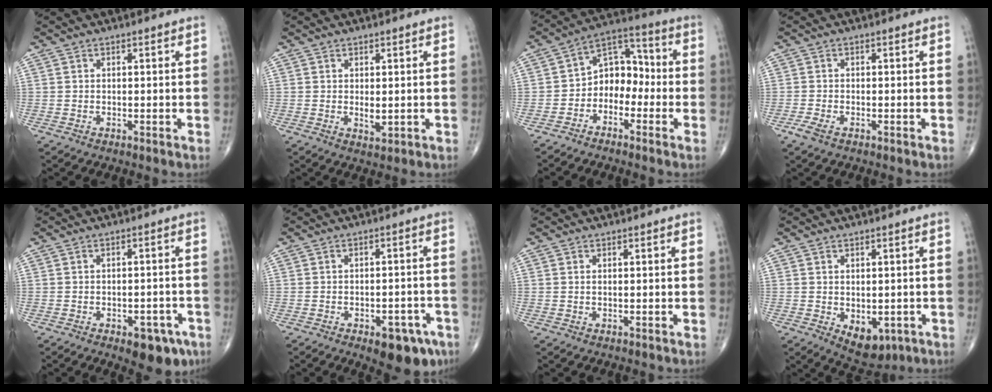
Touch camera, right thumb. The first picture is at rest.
{"total": 2.0, "force": [0.1, 0.9, 1.8], "torque": [-0.028, -0.008, 0.004]}
{"total": 8.9, "force": [-2.5, 6.6, 5.4], "torque": [-0.051, 0.052, -0.061]}
{"total": 2.1, "force": [-1.2, 0.8, 1.5], "torque": [-0.039, -0.003, -0.028]}
{"total": 7.7, "force": [-4.4, 3.8, 4.9], "torque": [-0.035, 0.023, -0.051]}
{"total": 9.0, "force": [-5.2, 4.3, 5.9], "torque": [-0.047, 0.028, -0.063]}
{"total": 0.0}
{"total": 6.6, "force": [-1.9, 4.1, 4.7], "torque": [-0.044, -0.003, -0.012]}